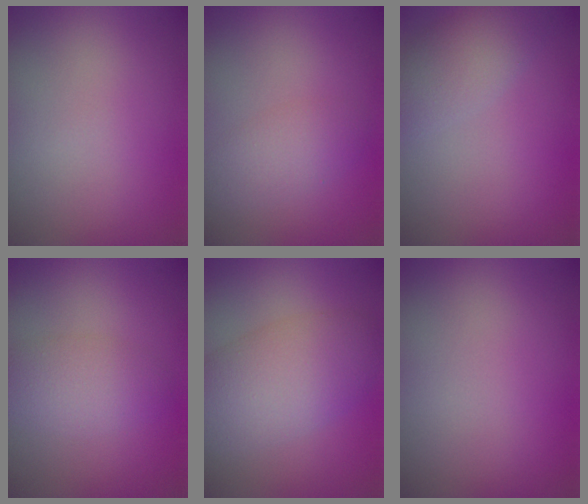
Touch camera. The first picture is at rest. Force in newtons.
{"total": 2.4, "press": 2.4, "slide": 0.1}
{"total": 3.0, "press": 3.0, "slide": 0.1}
{"total": 3.2, "press": 3.2, "slide": 0.1}
{"total": 5.8, "press": 5.8, "slide": 0.1}
{"total": 0.0}